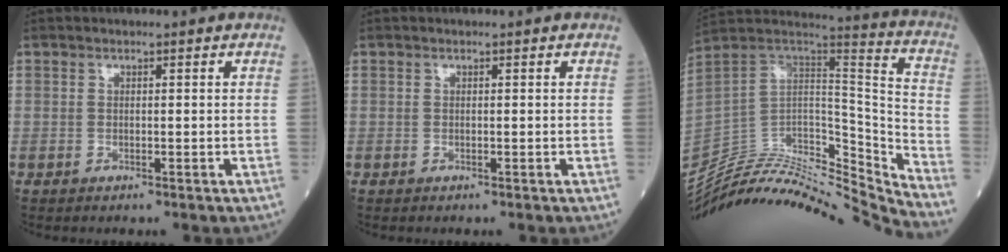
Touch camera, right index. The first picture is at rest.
{"total": 0.0}
{"total": 30.6, "force": [-28.7, 3.1, 10.2], "torque": [-0.161, -0.004, -0.436]}